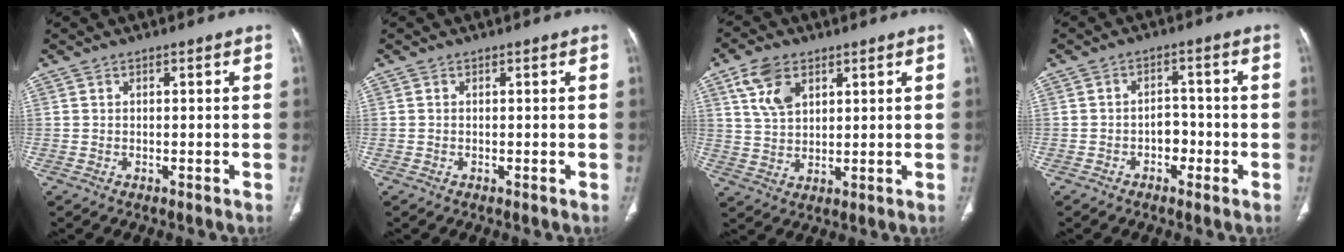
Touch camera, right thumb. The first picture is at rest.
{"total": 0.0}
{"total": 7.9, "force": [3.8, 4.9, 4.9], "torque": [-0.077, -0.011, 0.079]}
{"total": 3.8, "force": [-1.5, 2.8, 2.1], "torque": [-0.007, 0.018, -0.029]}